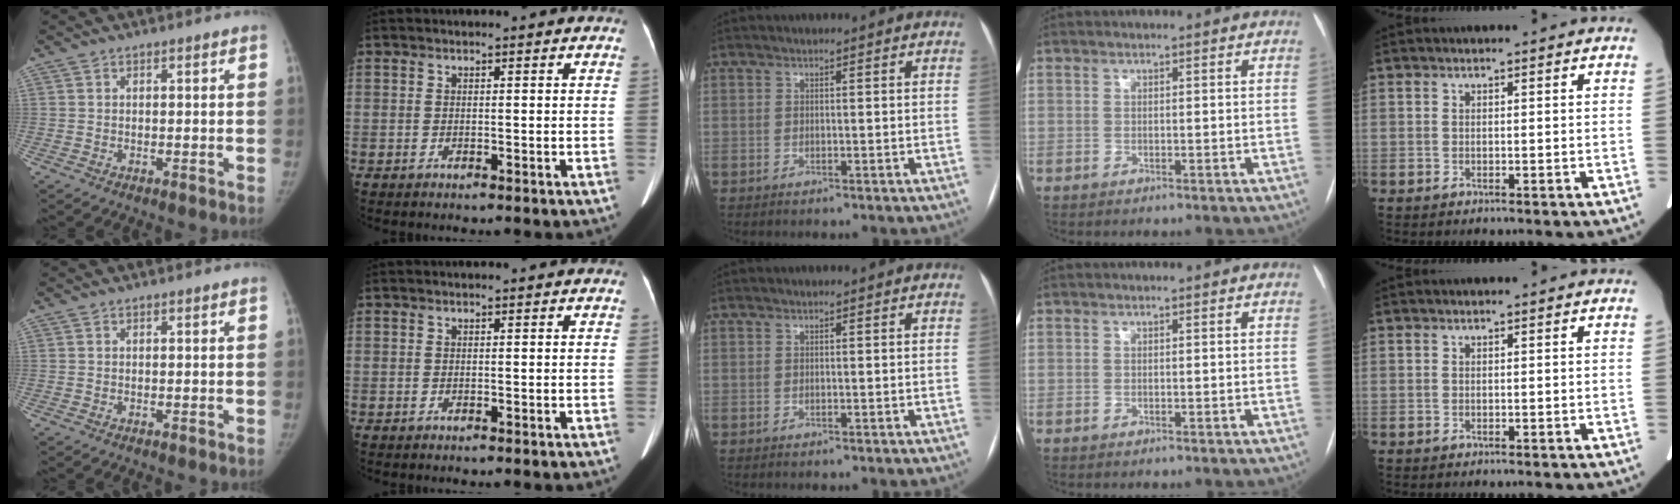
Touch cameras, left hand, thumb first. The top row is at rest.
{}